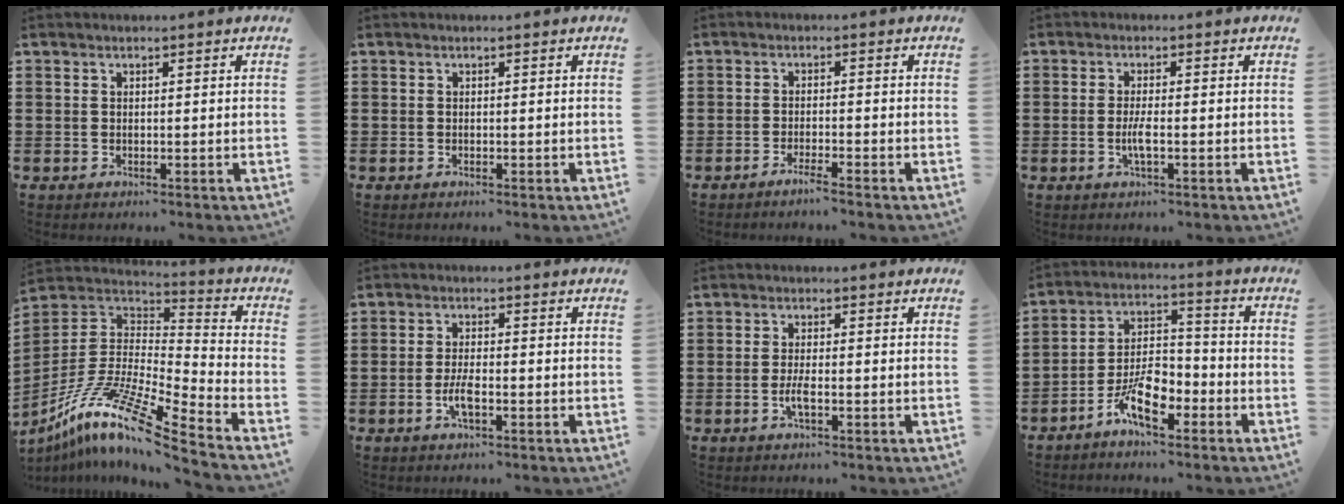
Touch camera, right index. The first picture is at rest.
{"total": 0.0}
{"total": 2.0, "force": [-1.7, -0.2, 1.0], "torque": [-0.016, -0.002, -0.031]}
{"total": 3.1, "force": [-0.9, 0.3, 2.9], "torque": [-0.067, -0.008, -0.020]}
{"total": 12.7, "force": [-8.7, 1.6, 9.1], "torque": [-0.188, 0.000, -0.174]}
{"total": 3.4, "force": [-1.4, 0.9, 3.0], "torque": [-0.066, -0.004, -0.028]}
{"total": 2.7, "force": [-1.0, 0.4, 2.5], "torque": [-0.051, -0.004, -0.020]}
{"total": 8.7, "force": [-5.2, 3.6, 6.0], "torque": [-0.118, 0.009, -0.092]}